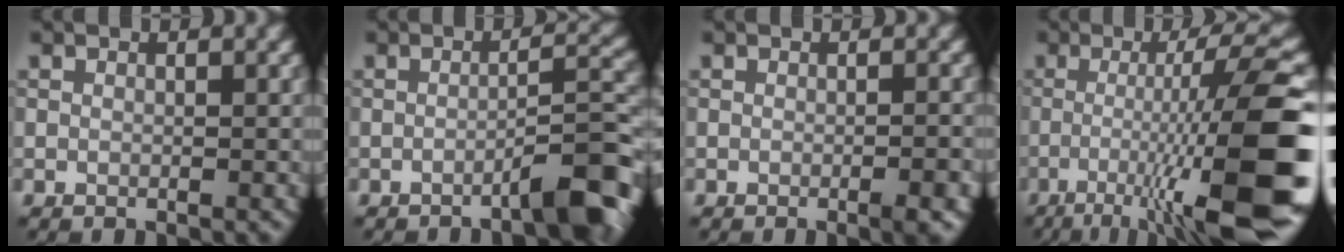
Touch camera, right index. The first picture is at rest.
{"total": 4.9, "force": [-3.0, 0.6, 3.8], "torque": [-0.045, 0.021, -0.053]}
{"total": 2.1, "force": [-0.9, 0.4, 1.9], "torque": [-0.020, 0.003, -0.015]}
{"total": 14.2, "force": [-4.7, 2.2, 13.2], "torque": [-0.187, 0.011, -0.073]}